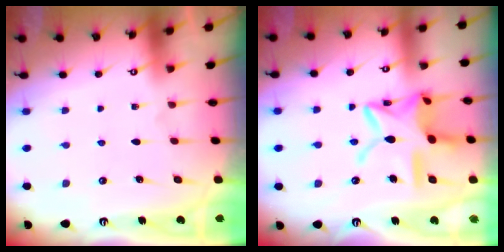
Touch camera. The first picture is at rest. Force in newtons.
{"total": 17.3, "press": 17.3, "slide": 1.4}